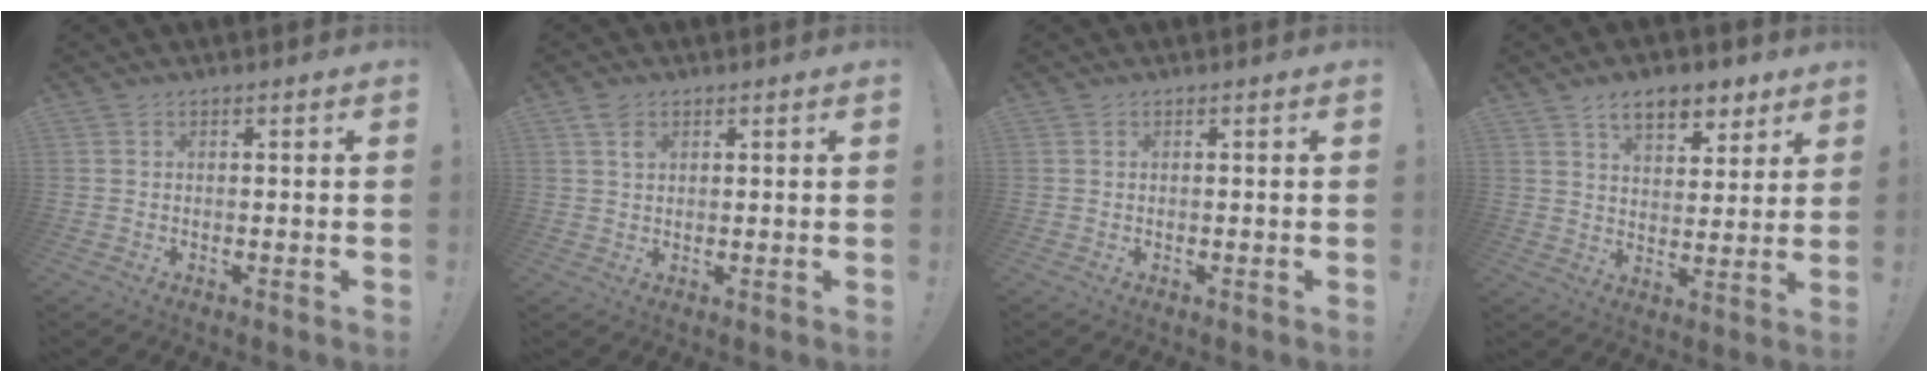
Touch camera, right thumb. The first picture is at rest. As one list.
[{"total": 2.8, "force": [1.7, 1.7, 1.5], "torque": [-0.020, -0.004, 0.028]}, {"total": 0.0}, {"total": 10.1, "force": [6.4, 5.4, 5.5], "torque": [-0.077, -0.029, 0.117]}]